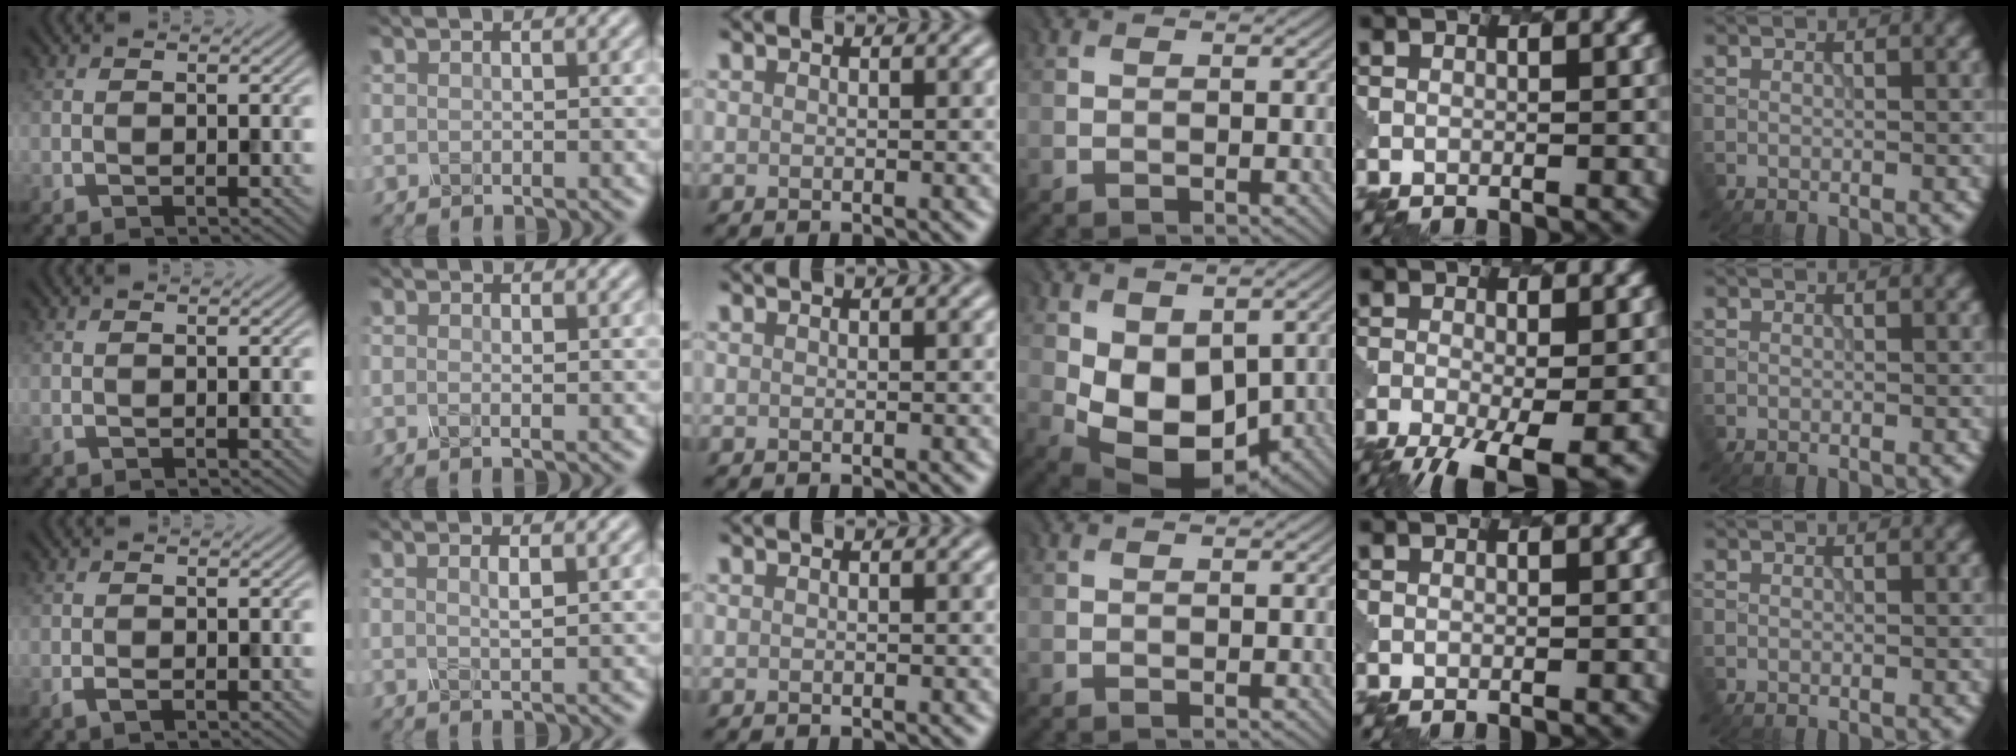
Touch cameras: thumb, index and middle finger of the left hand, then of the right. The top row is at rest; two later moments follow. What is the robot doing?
{"motion": "dispense", "object": "pipette"}